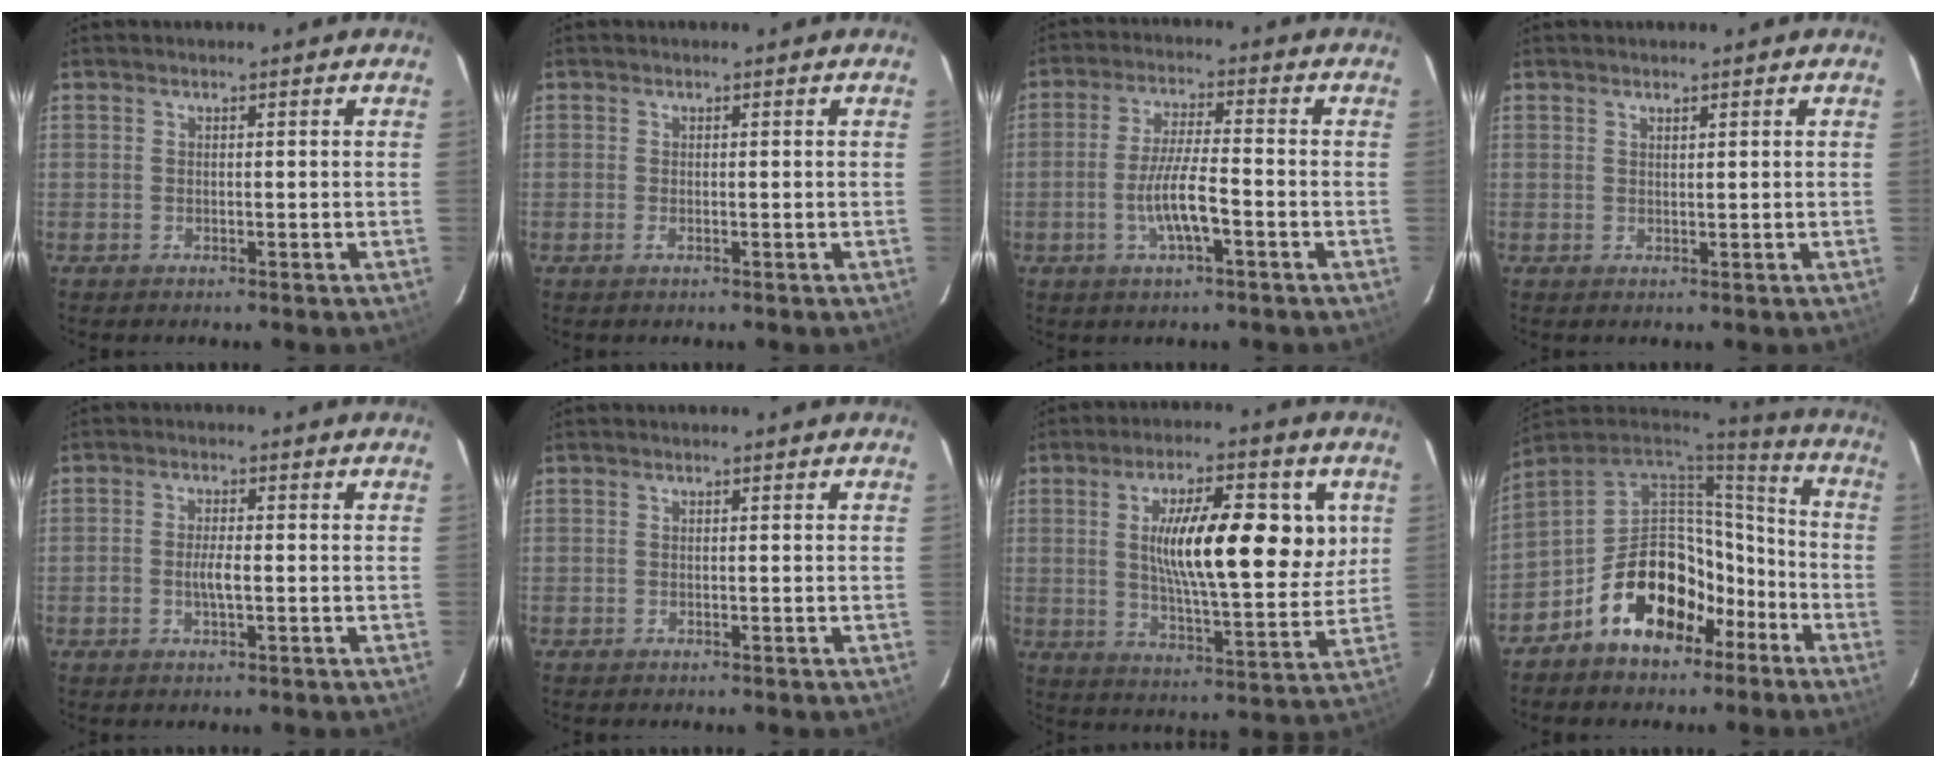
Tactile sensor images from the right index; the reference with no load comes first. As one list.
[{"total": 0.9, "force": [-0.3, 0.1, 0.8], "torque": [-0.016, 0.000, -0.007]}, {"total": 7.7, "force": [-2.9, 1.1, 7.0], "torque": [-0.136, -0.002, -0.053]}, {"total": 0.9, "force": [0.4, -0.4, -0.6], "torque": [0.012, 0.000, 0.008]}, {"total": 3.0, "force": [-0.6, 1.1, 2.8], "torque": [-0.056, 0.001, -0.013]}, {"total": 0.0}, {"total": 17.0, "force": [4.5, 5.1, 15.5], "torque": [-0.251, 0.003, 0.069]}, {"total": 16.7, "force": [-9.6, 10.2, 9.2], "torque": [-0.171, 0.047, -0.141]}]